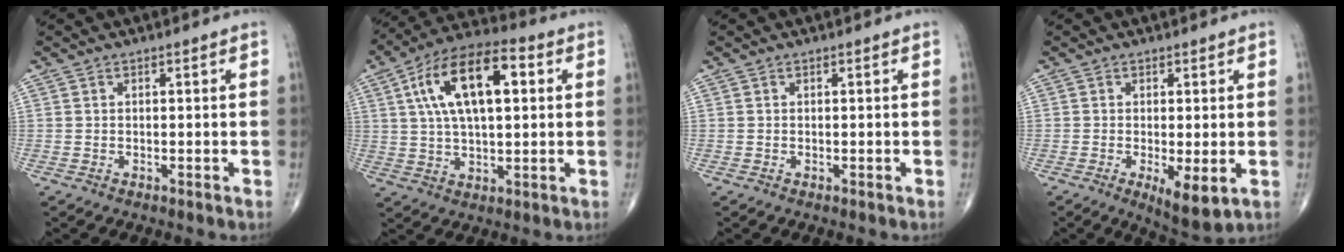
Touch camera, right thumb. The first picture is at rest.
{"total": 16.9, "force": [4.4, 7.6, 14.4], "torque": [-0.249, 0.018, 0.069]}
{"total": 0.0}
{"total": 6.3, "force": [-1.5, 2.0, 5.7], "torque": [-0.091, -0.019, -0.020]}